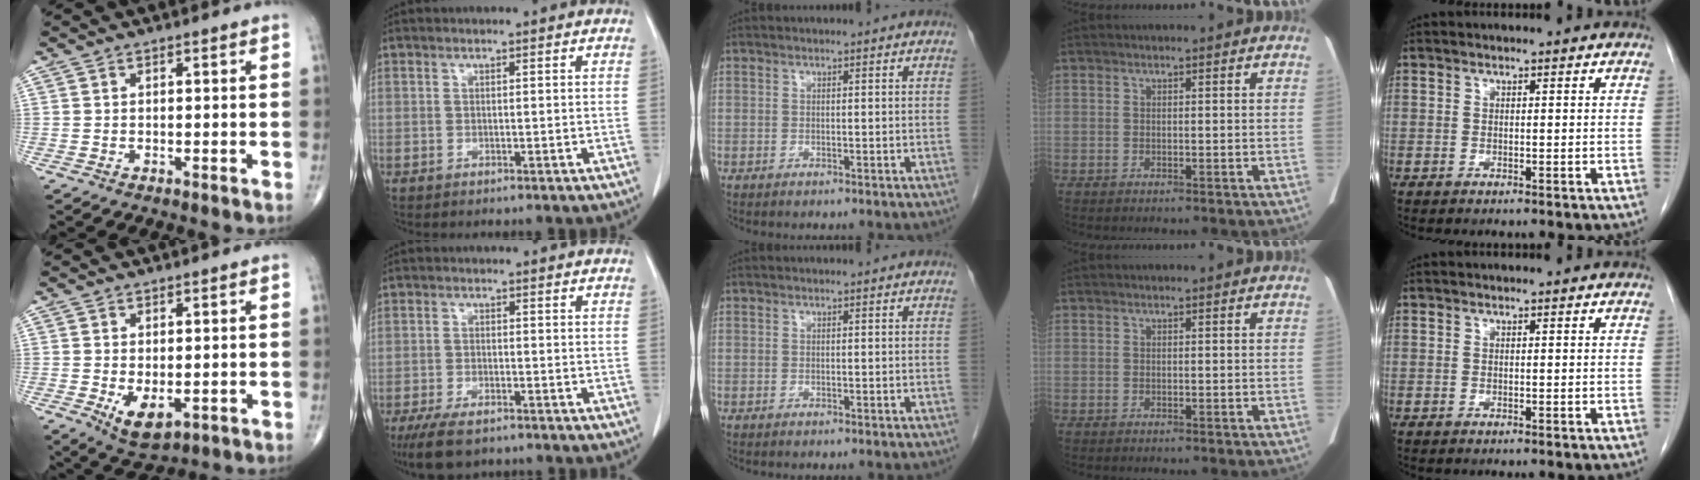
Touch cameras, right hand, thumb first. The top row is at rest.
{"thumb": {"total": 5.6, "force": [-1.0, 3.0, 4.7], "torque": [-0.071, -0.012, -0.002]}, "index": {"total": 6.7, "force": [-5.0, 2.2, 3.9], "torque": [-0.071, -0.012, -0.084]}}